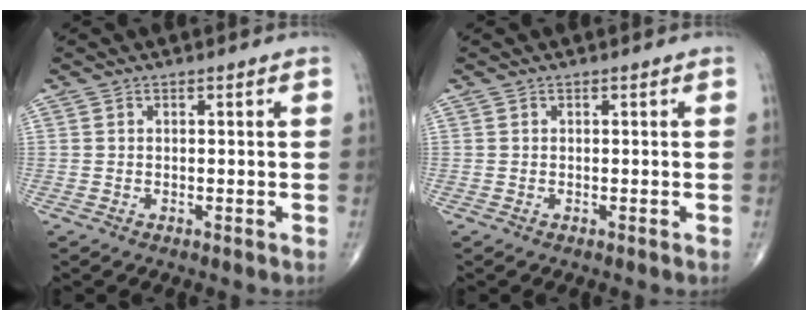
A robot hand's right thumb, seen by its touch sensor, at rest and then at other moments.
{"total": 0.0}